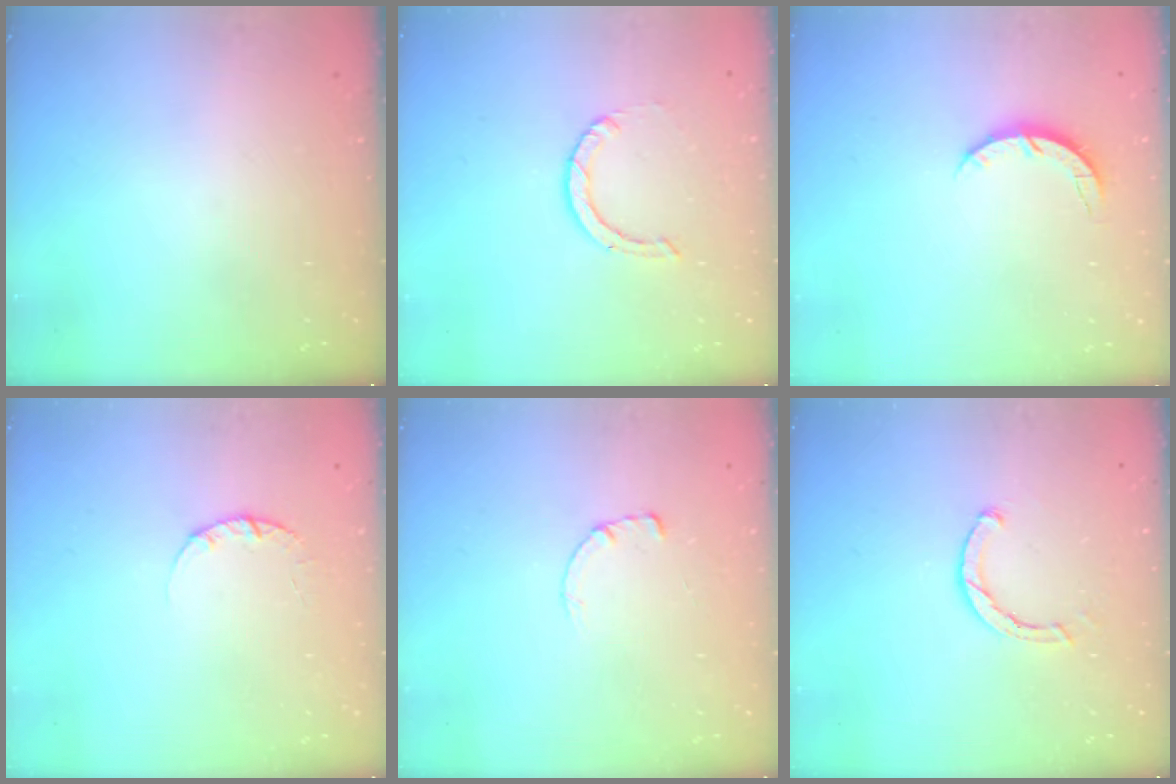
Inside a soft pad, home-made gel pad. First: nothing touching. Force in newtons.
{"total": 0.9, "press": 0.9, "slide": 0.1}
{"total": 3.9, "press": 3.8, "slide": 0.5}
{"total": 2.4, "press": 2.3, "slide": 0.3}
{"total": 0.7, "press": 0.6, "slide": 0.2}
{"total": 2.5, "press": 2.5, "slide": 0.1}